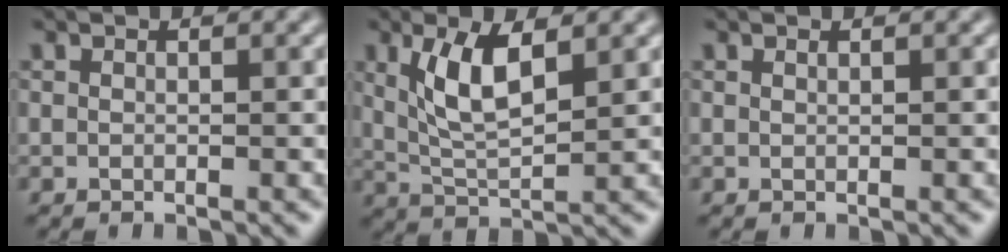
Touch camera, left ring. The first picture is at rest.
{"total": 5.0, "force": [1.8, 1.8, 4.3], "torque": [-0.093, -0.002, 0.035]}
{"total": 0.0}